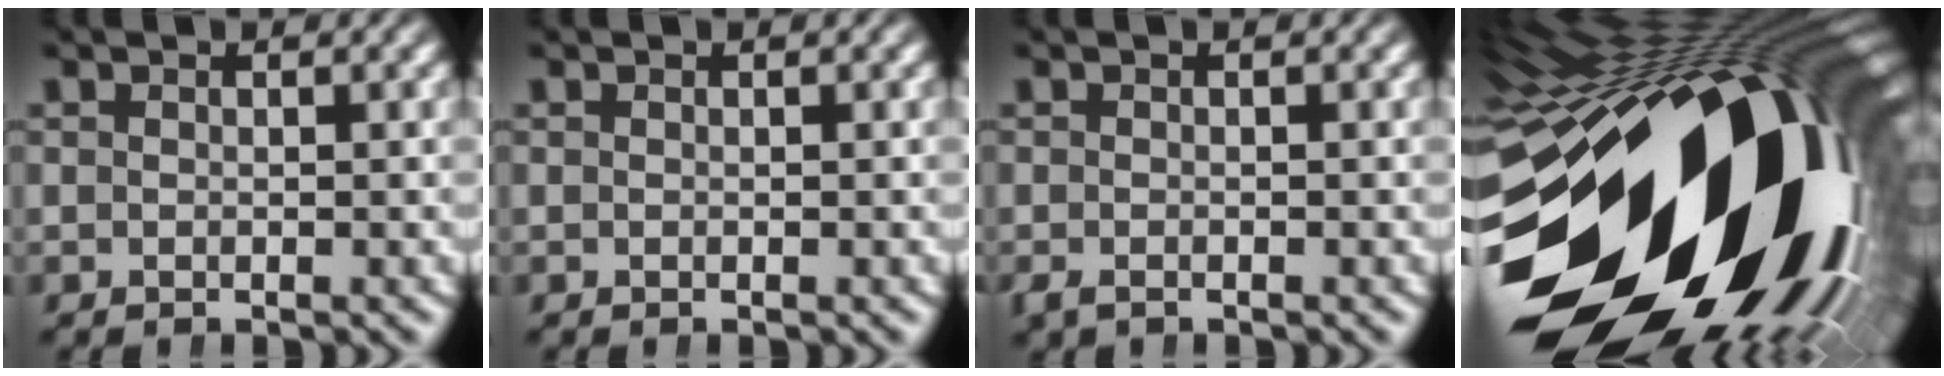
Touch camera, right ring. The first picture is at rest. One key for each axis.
{"total": 0.0}
{"total": 1.1, "fx": -0.9, "fy": 0.6, "fz": 0.4, "tx": -0.010, "ty": -0.006, "tz": -0.014}
{"total": 45.2, "fx": -3.2, "fy": 26.7, "fz": 36.3, "tx": -0.459, "ty": -0.016, "tz": -0.042}